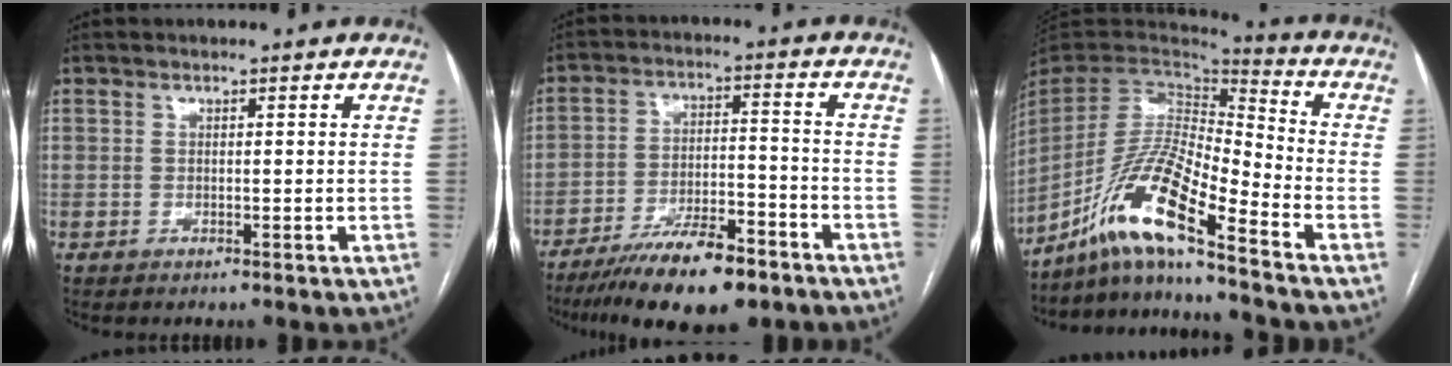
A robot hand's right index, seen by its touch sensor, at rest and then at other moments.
{"total": 13.6, "force": [-9.9, 3.5, 8.5], "torque": [-0.146, -0.007, -0.169]}
{"total": 14.8, "force": [-10.4, 0.3, 10.6], "torque": [-0.213, 0.000, -0.195]}